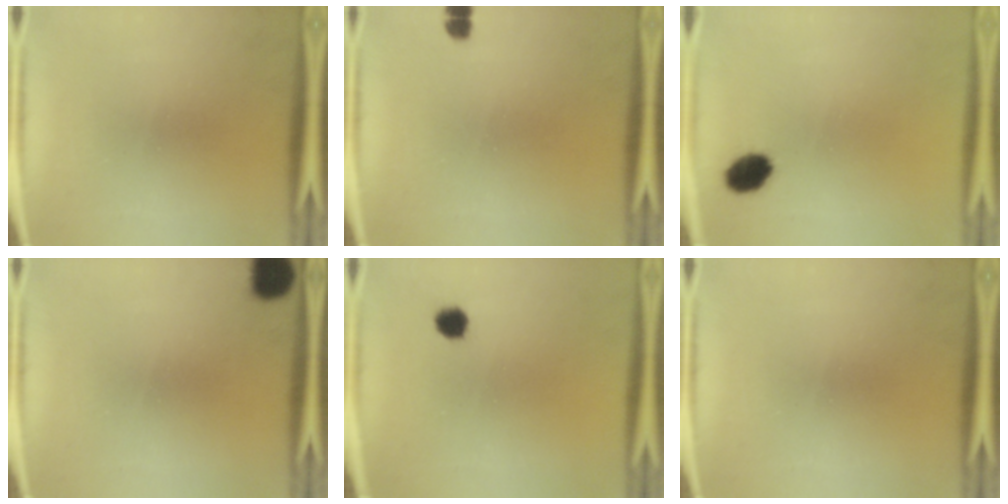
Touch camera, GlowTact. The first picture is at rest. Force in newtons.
{"total": 1.4}
{"total": 4.1}
{"total": 5.5}
{"total": 2.7}
{"total": 0.0}